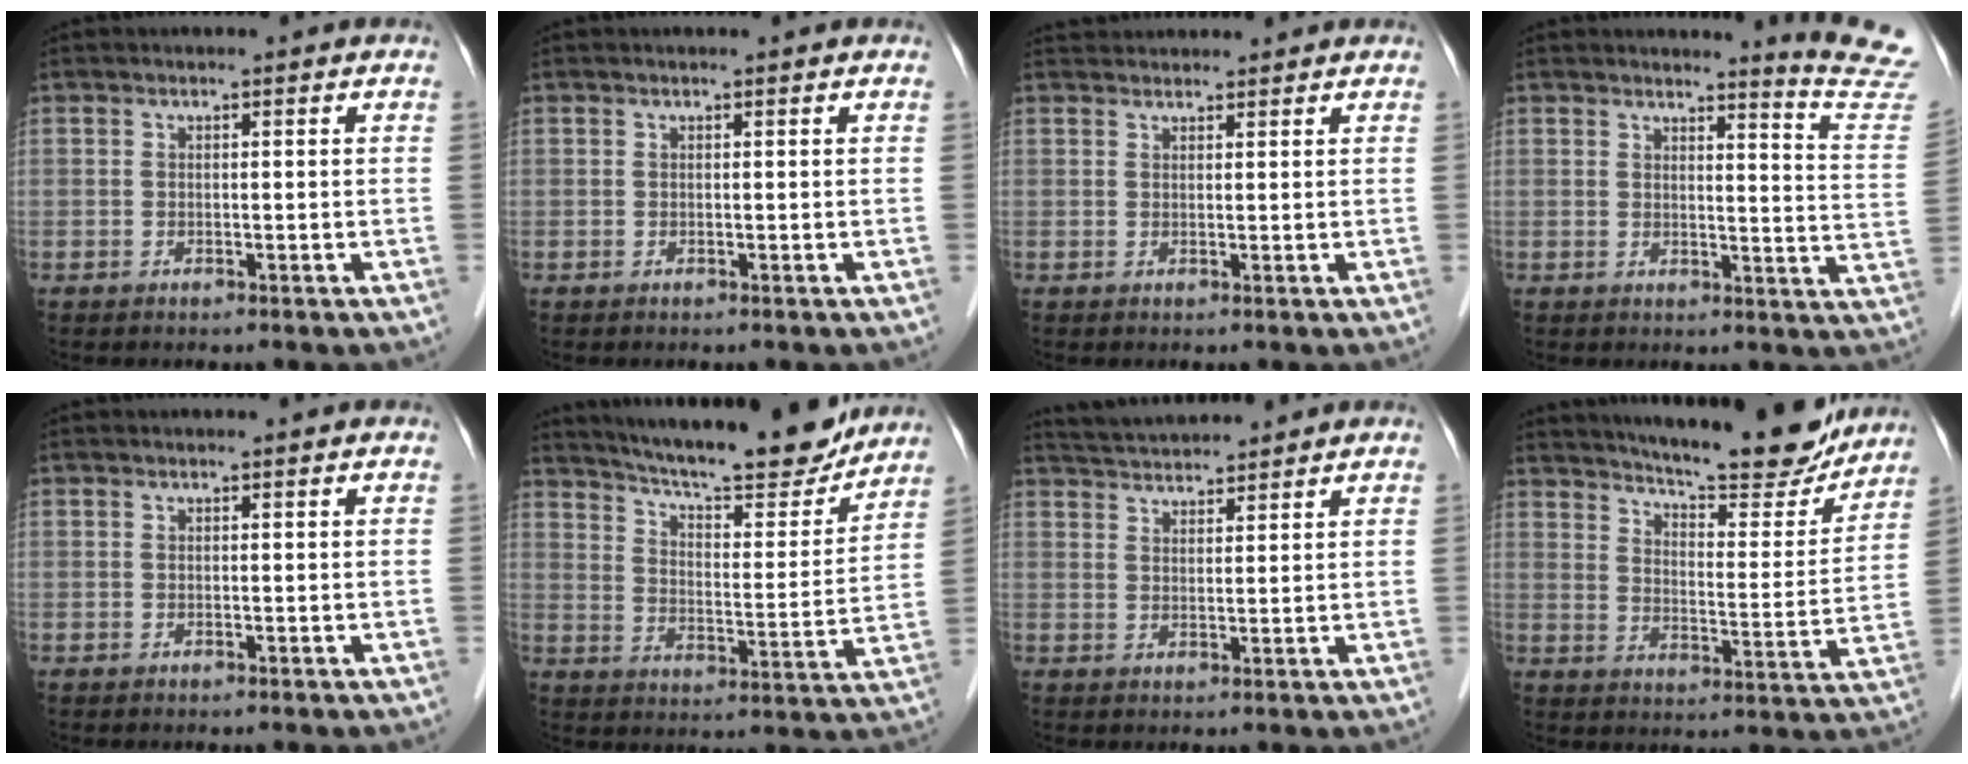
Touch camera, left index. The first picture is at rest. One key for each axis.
{"total": 0.0}
{"total": 3.8, "fx": 3.7, "fy": 0.7, "fz": 0.4, "tx": -0.008, "ty": 0.036, "tz": 0.059}
{"total": 10.2, "fx": 10.0, "fy": -1.9, "fz": 0.9, "tx": -0.013, "ty": -0.113, "tz": 0.094}
{"total": 0.0}
{"total": 20.4, "fx": 18.2, "fy": 3.0, "fz": 8.6, "tx": -0.138, "ty": -0.015, "tz": 0.255}
{"total": 6.4, "fx": 6.3, "fy": 0.3, "fz": 1.3, "tx": -0.032, "ty": 0.031, "tz": 0.107}
{"total": 19.9, "fx": 17.9, "fy": 2.8, "fz": 8.2, "tx": -0.122, "ty": -0.030, "tz": 0.238}